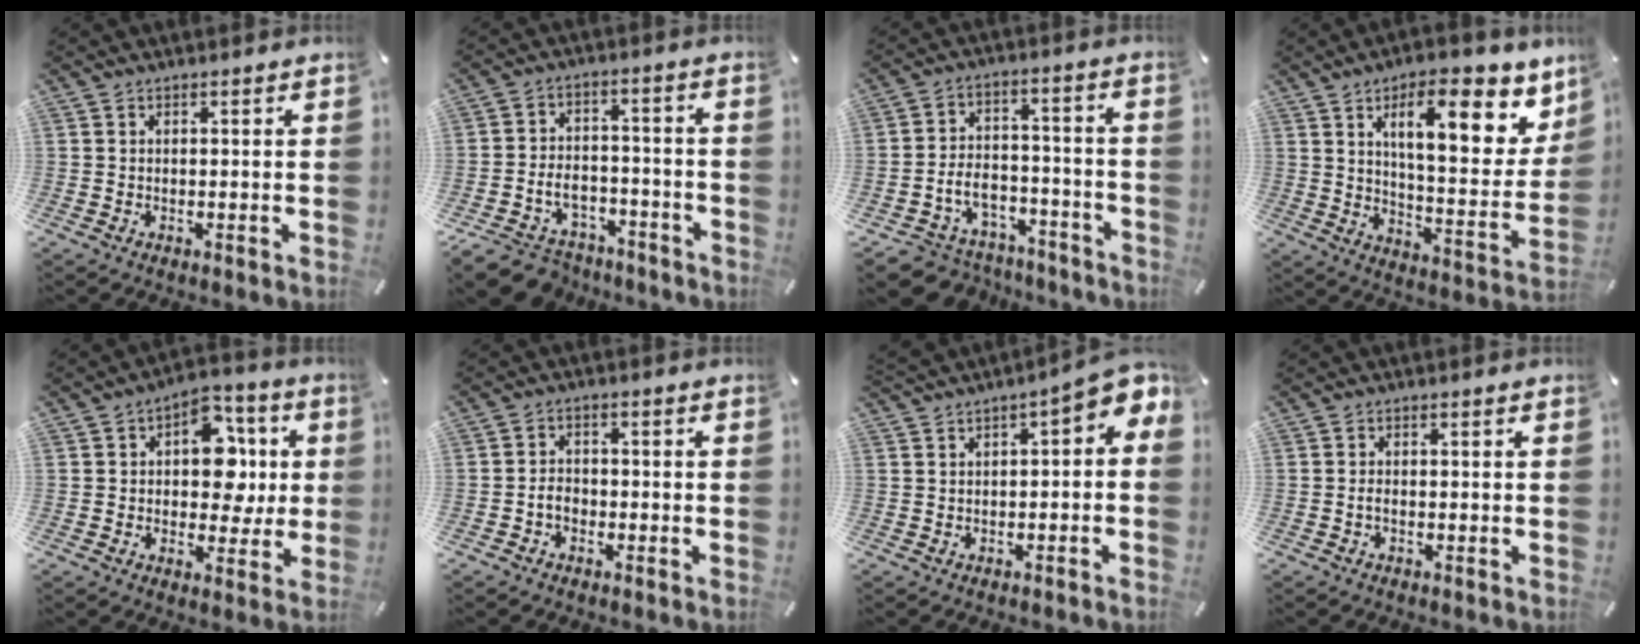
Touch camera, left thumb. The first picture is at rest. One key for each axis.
{"total": 8.6, "fx": -4.5, "fy": 6.6, "fz": 3.1, "tx": -0.074, "ty": 0.024, "tz": -0.079}
{"total": 8.5, "fx": -4.1, "fy": 6.9, "fz": 2.6, "tx": -0.062, "ty": 0.022, "tz": -0.071}
{"total": 18.5, "fx": 9.6, "fy": 7.4, "fz": 14.1, "tx": -0.200, "ty": -0.047, "tz": 0.150}
{"total": 12.4, "fx": 1.7, "fy": 9.1, "fz": 8.2, "tx": -0.110, "ty": -0.011, "tz": 0.033}
{"total": 3.5, "fx": -1.6, "fy": 2.6, "fz": 1.7, "tx": -0.033, "ty": 0.010, "tz": -0.029}
{"total": 5.1, "fx": 2.0, "fy": 2.3, "fz": 4.1, "tx": -0.058, "ty": -0.016, "tz": 0.028}
{"total": 1.2, "fx": -0.7, "fy": 0.6, "fz": 0.8, "tx": -0.020, "ty": 0.003, "tz": -0.014}